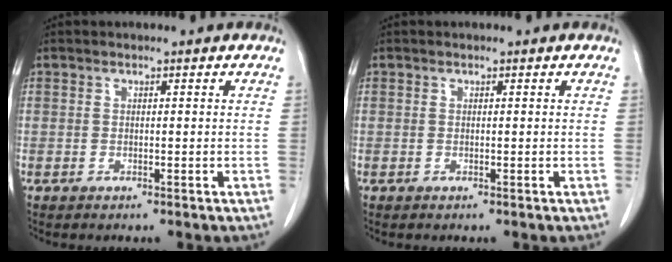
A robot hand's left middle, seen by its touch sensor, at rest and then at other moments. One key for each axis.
{"total": 0.0}